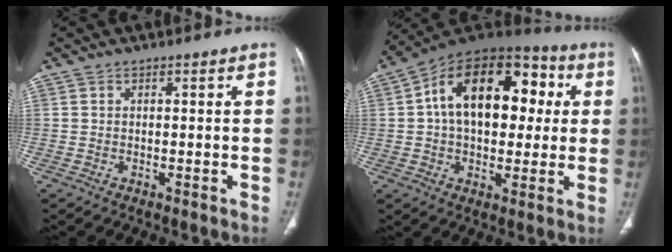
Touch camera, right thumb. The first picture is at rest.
{"total": 22.5, "force": [3.7, 13.8, 17.4], "torque": [-0.240, 0.031, 0.049]}